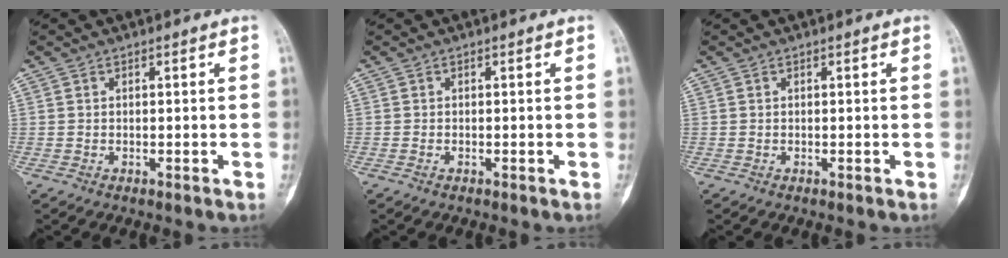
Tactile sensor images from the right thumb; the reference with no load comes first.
{"total": 0.0}
{"total": 0.0}